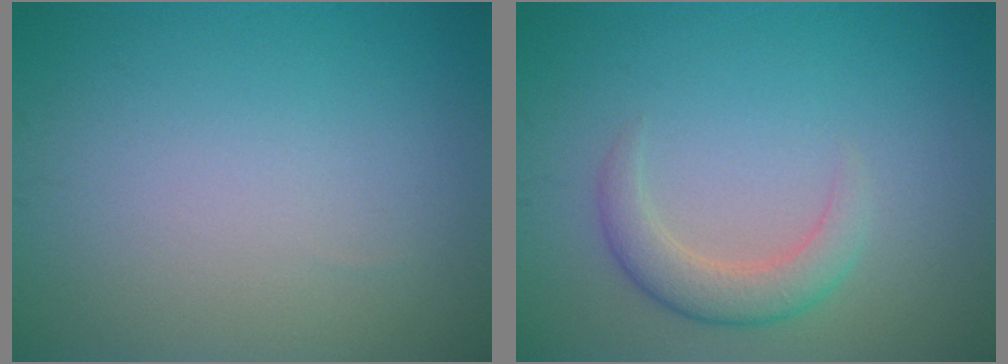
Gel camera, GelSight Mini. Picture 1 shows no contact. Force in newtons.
{"total": 2.9, "press": 2.9, "slide": 0.2}